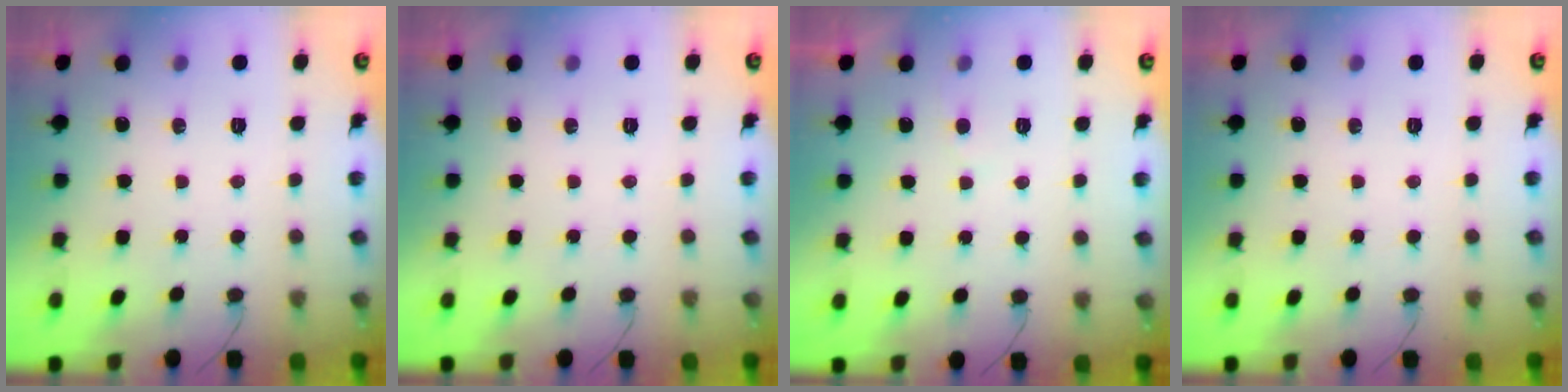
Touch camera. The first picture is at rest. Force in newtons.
{"total": 0.0}
{"total": 2.6, "press": 2.6, "slide": 0.2}
{"total": 0.0}